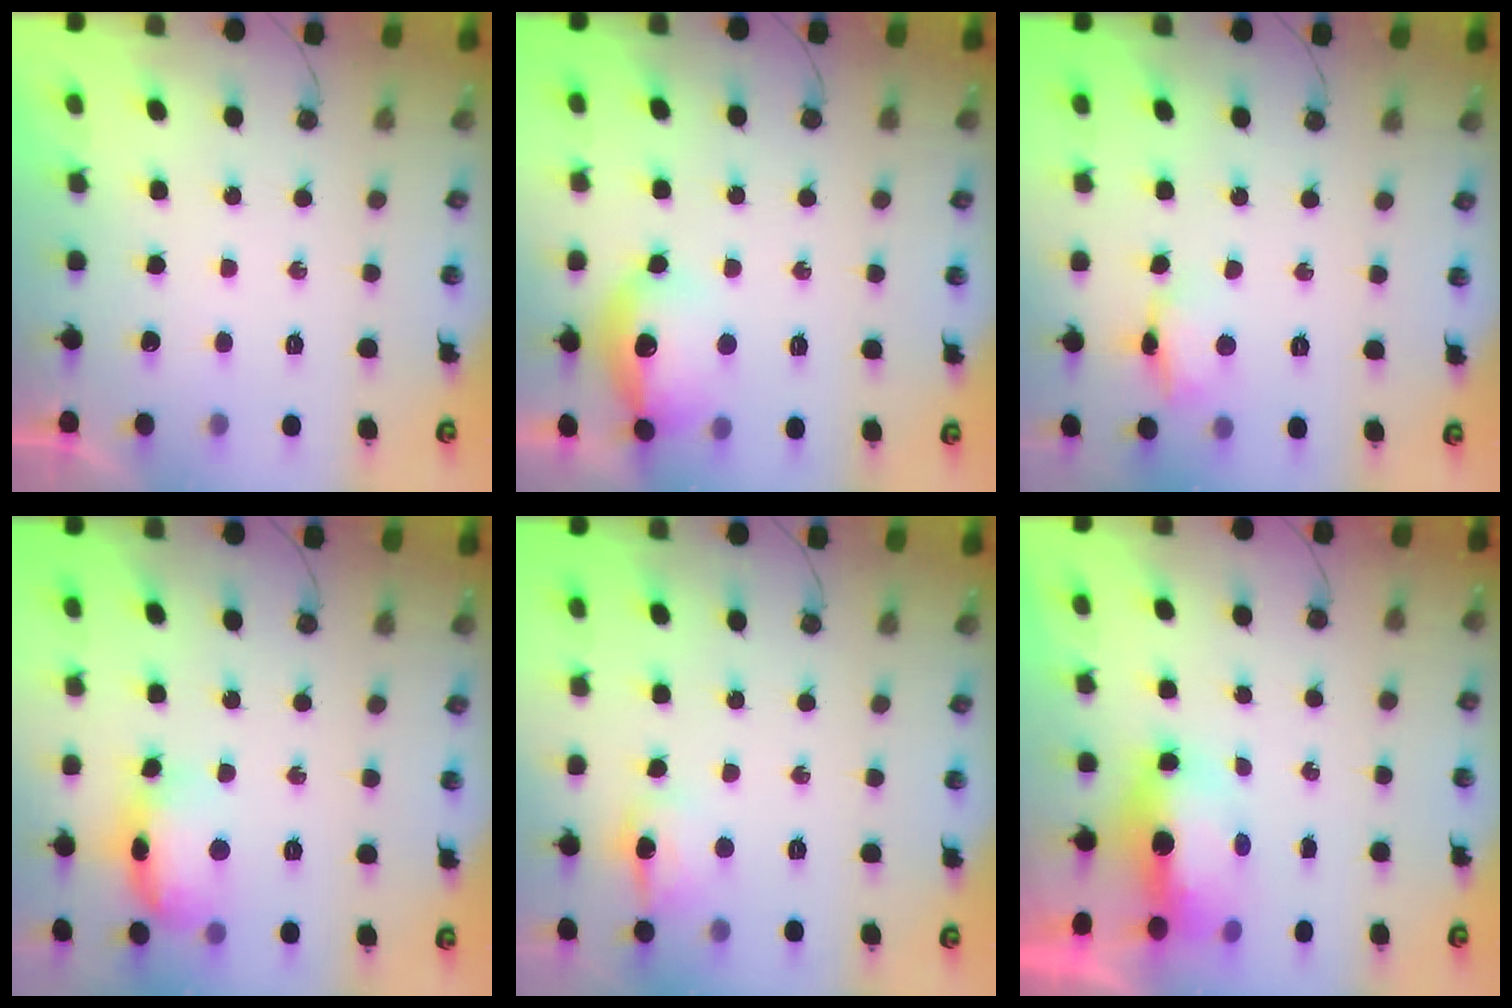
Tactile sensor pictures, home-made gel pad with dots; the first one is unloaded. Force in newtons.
{"total": 14.6, "press": 14.6, "slide": 1.1}
{"total": 9.1, "press": 9.1, "slide": 0.6}
{"total": 15.0, "press": 15.0, "slide": 1.3}
{"total": 10.5, "press": 10.5, "slide": 1.0}
{"total": 7.8, "press": 7.6, "slide": 1.3}